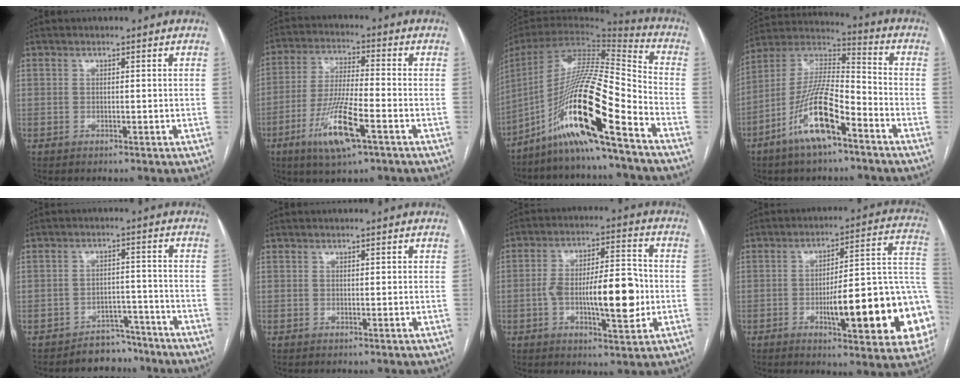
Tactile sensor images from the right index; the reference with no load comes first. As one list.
[{"total": 11.5, "force": [-5.3, 1.4, 10.0], "torque": [-0.204, -0.018, -0.096]}, {"total": 20.0, "force": [-11.9, 0.3, 16.1], "torque": [-0.338, -0.014, -0.226]}, {"total": 14.6, "force": [-7.5, 3.5, 12.1], "torque": [-0.242, 0.001, -0.136]}, {"total": 5.4, "force": [-4.6, 2.9, -0.3], "torque": [0.018, 0.027, -0.070]}, {"total": 0.7, "force": [0.4, 0.1, 0.6], "torque": [-0.011, 0.002, 0.004]}, {"total": 13.6, "force": [-2.0, 3.9, 12.9], "torque": [-0.212, 0.017, -0.026]}, {"total": 22.3, "force": [-5.9, 4.1, 21.1], "torque": [-0.200, 0.026, -0.067]}]